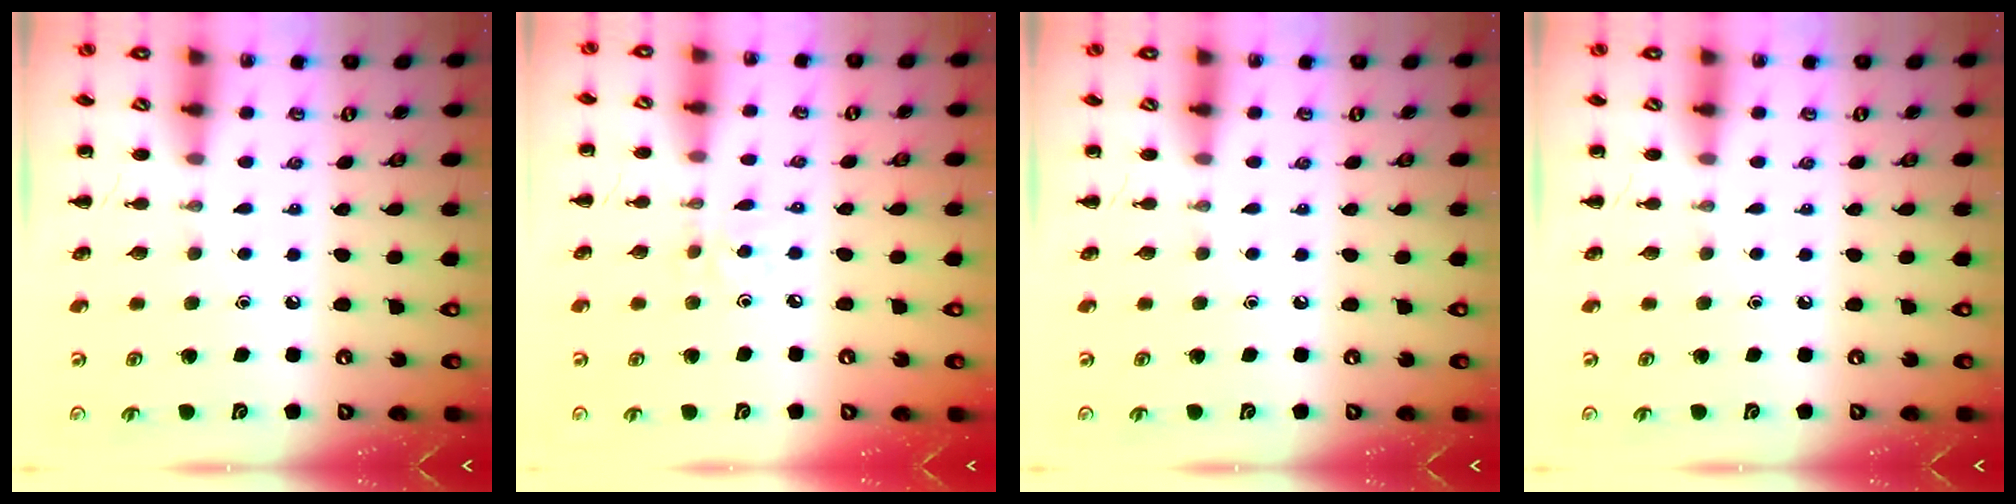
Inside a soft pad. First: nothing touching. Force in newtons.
{"total": 2.2, "press": 2.1, "slide": 0.6}
{"total": 0.0}
{"total": 0.0}